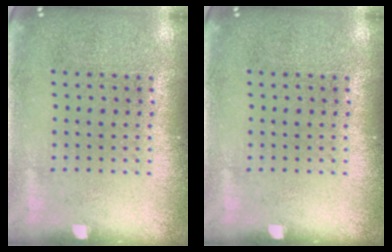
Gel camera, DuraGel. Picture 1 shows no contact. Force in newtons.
{"total": 0.0}